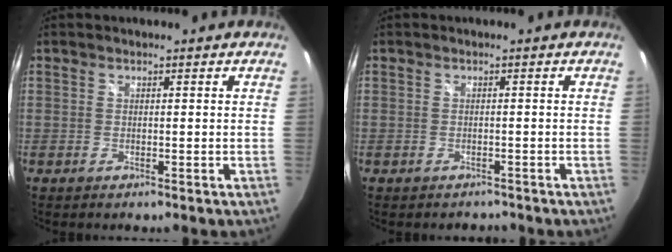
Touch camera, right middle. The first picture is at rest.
{"total": 1.7, "force": [-1.5, 0.8, 0.1], "torque": [-0.005, -0.005, -0.020]}